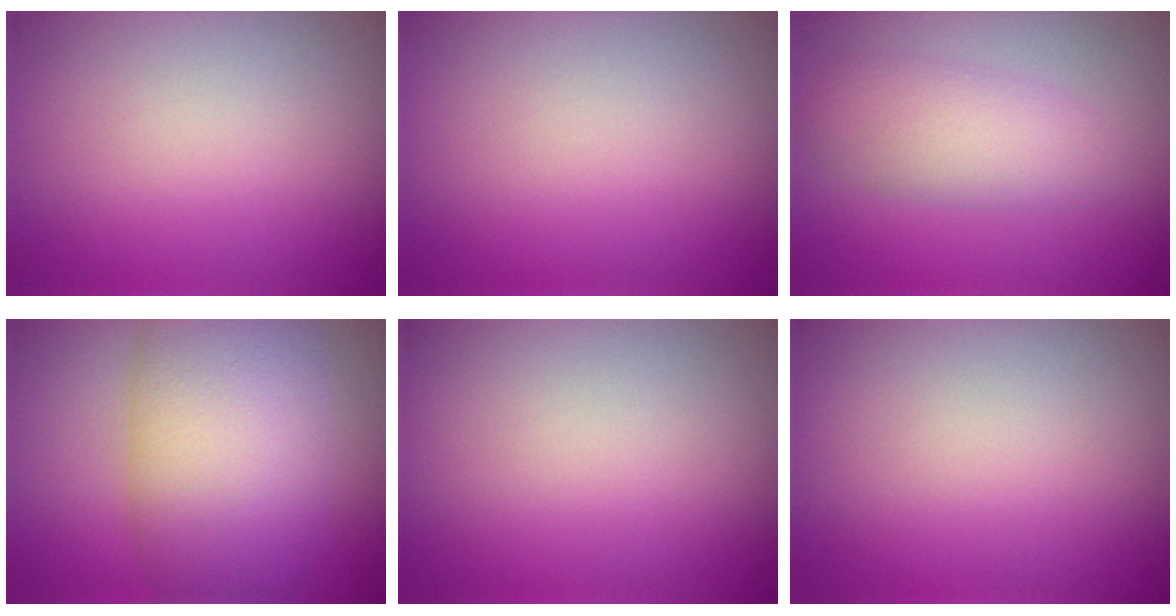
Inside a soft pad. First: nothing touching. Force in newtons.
{"total": 0.0}
{"total": 3.5, "press": 3.5, "slide": 0.3}
{"total": 11.1, "press": 11.1, "slide": 0.3}
{"total": 0.0}
{"total": 0.0}